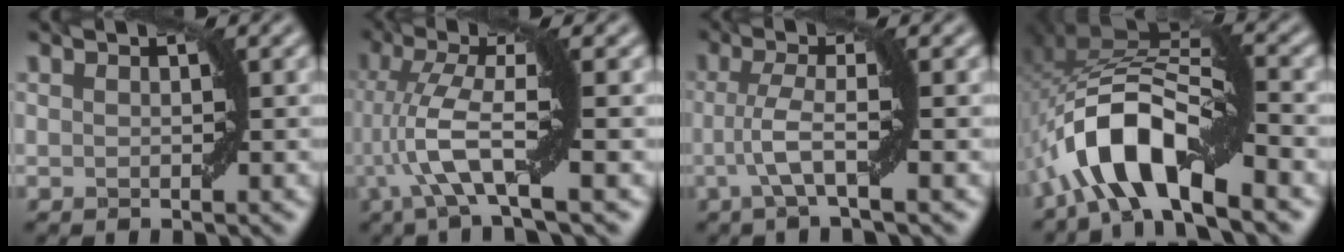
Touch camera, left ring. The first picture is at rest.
{"total": 6.3, "force": [-0.9, 0.8, 6.2], "torque": [-0.130, 0.015, -0.022]}
{"total": 3.5, "force": [-0.7, 0.4, 3.5], "torque": [-0.073, 0.006, -0.016]}
{"total": 9.3, "force": [-4.1, 3.2, 7.7], "torque": [-0.143, 0.021, -0.079]}